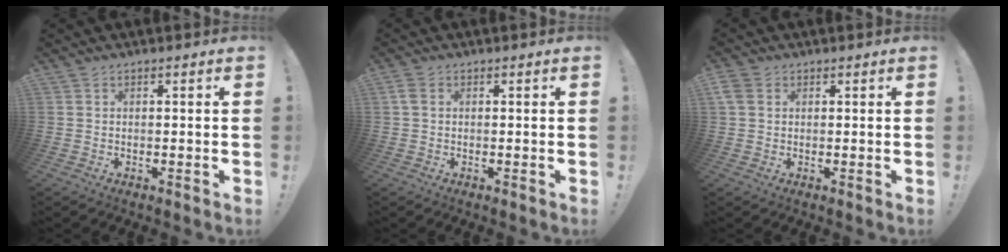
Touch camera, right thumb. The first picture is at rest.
{"total": 2.3, "force": [0.6, 1.5, 1.6], "torque": [-0.026, 0.004, 0.011]}
{"total": 4.1, "force": [1.4, 3.2, 2.1], "torque": [-0.034, 0.002, 0.030]}